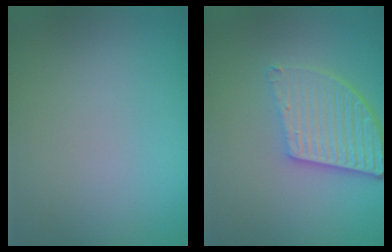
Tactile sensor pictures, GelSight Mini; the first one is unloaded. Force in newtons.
{"total": 5.5, "press": 4.0, "slide": 3.9}